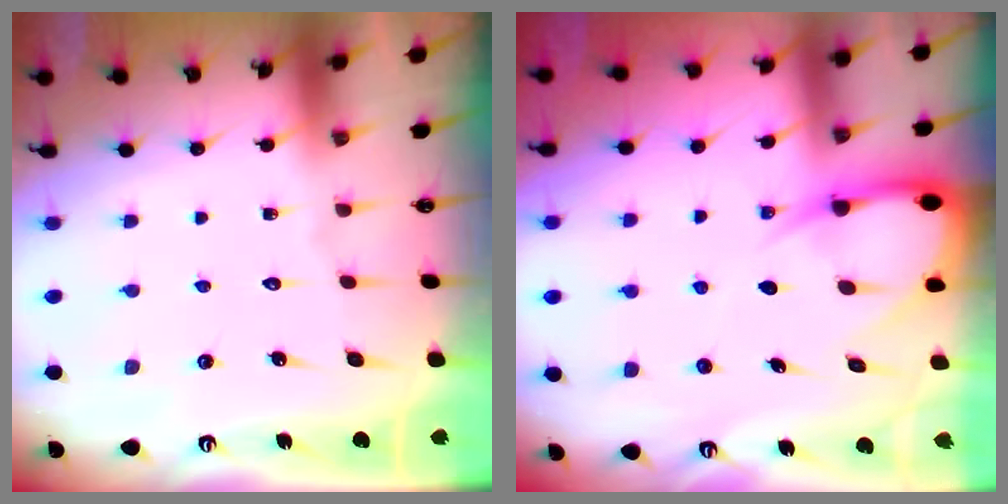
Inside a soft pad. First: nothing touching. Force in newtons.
{"total": 7.1, "press": 7.1, "slide": 0.8}